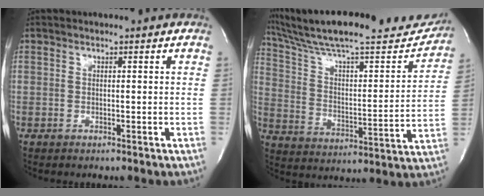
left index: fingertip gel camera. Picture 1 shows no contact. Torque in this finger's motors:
{"motor_torque": [0.36, -0.38, 0.05, 0.08]}